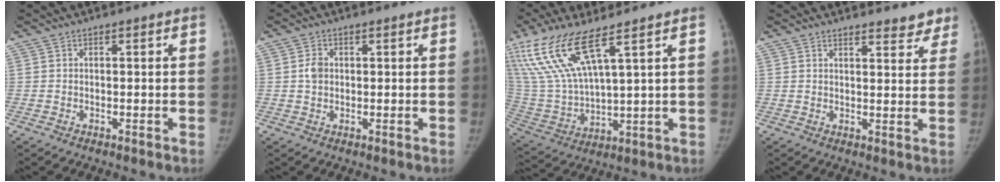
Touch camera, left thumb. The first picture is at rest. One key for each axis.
{"total": 2.5, "fx": 0.3, "fy": 2.0, "fz": 1.5, "tx": -0.023, "ty": 0.001, "tz": 0.005}
{"total": 16.1, "fx": 9.4, "fy": 4.2, "fz": 12.3, "tx": -0.279, "ty": -0.037, "tz": 0.201}
{"total": 5.8, "fx": 5.1, "fy": 2.0, "fz": 1.8, "tx": 0.009, "ty": -0.028, "tz": 0.054}